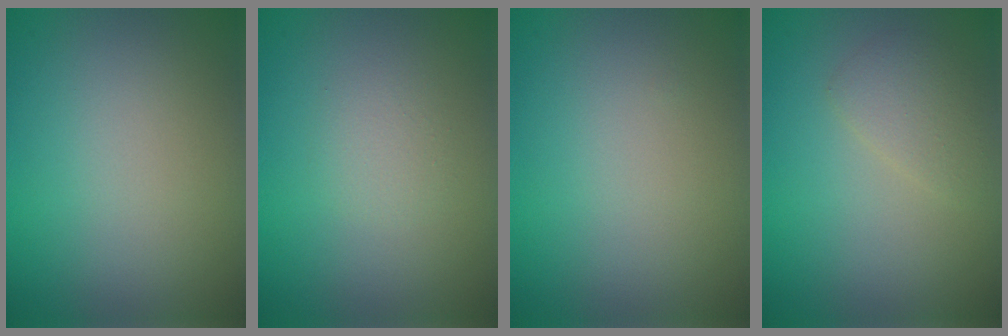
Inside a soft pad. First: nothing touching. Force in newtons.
{"total": 1.2, "press": 1.2, "slide": 0.0}
{"total": 0.0}
{"total": 1.7, "press": 1.7, "slide": 0.1}